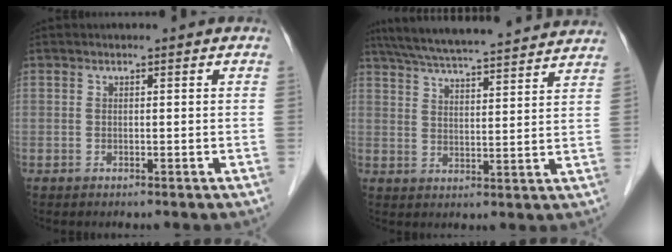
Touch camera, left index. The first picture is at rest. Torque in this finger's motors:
{"motor_torque": [0.09, -0.23, 0.56, 0.14]}